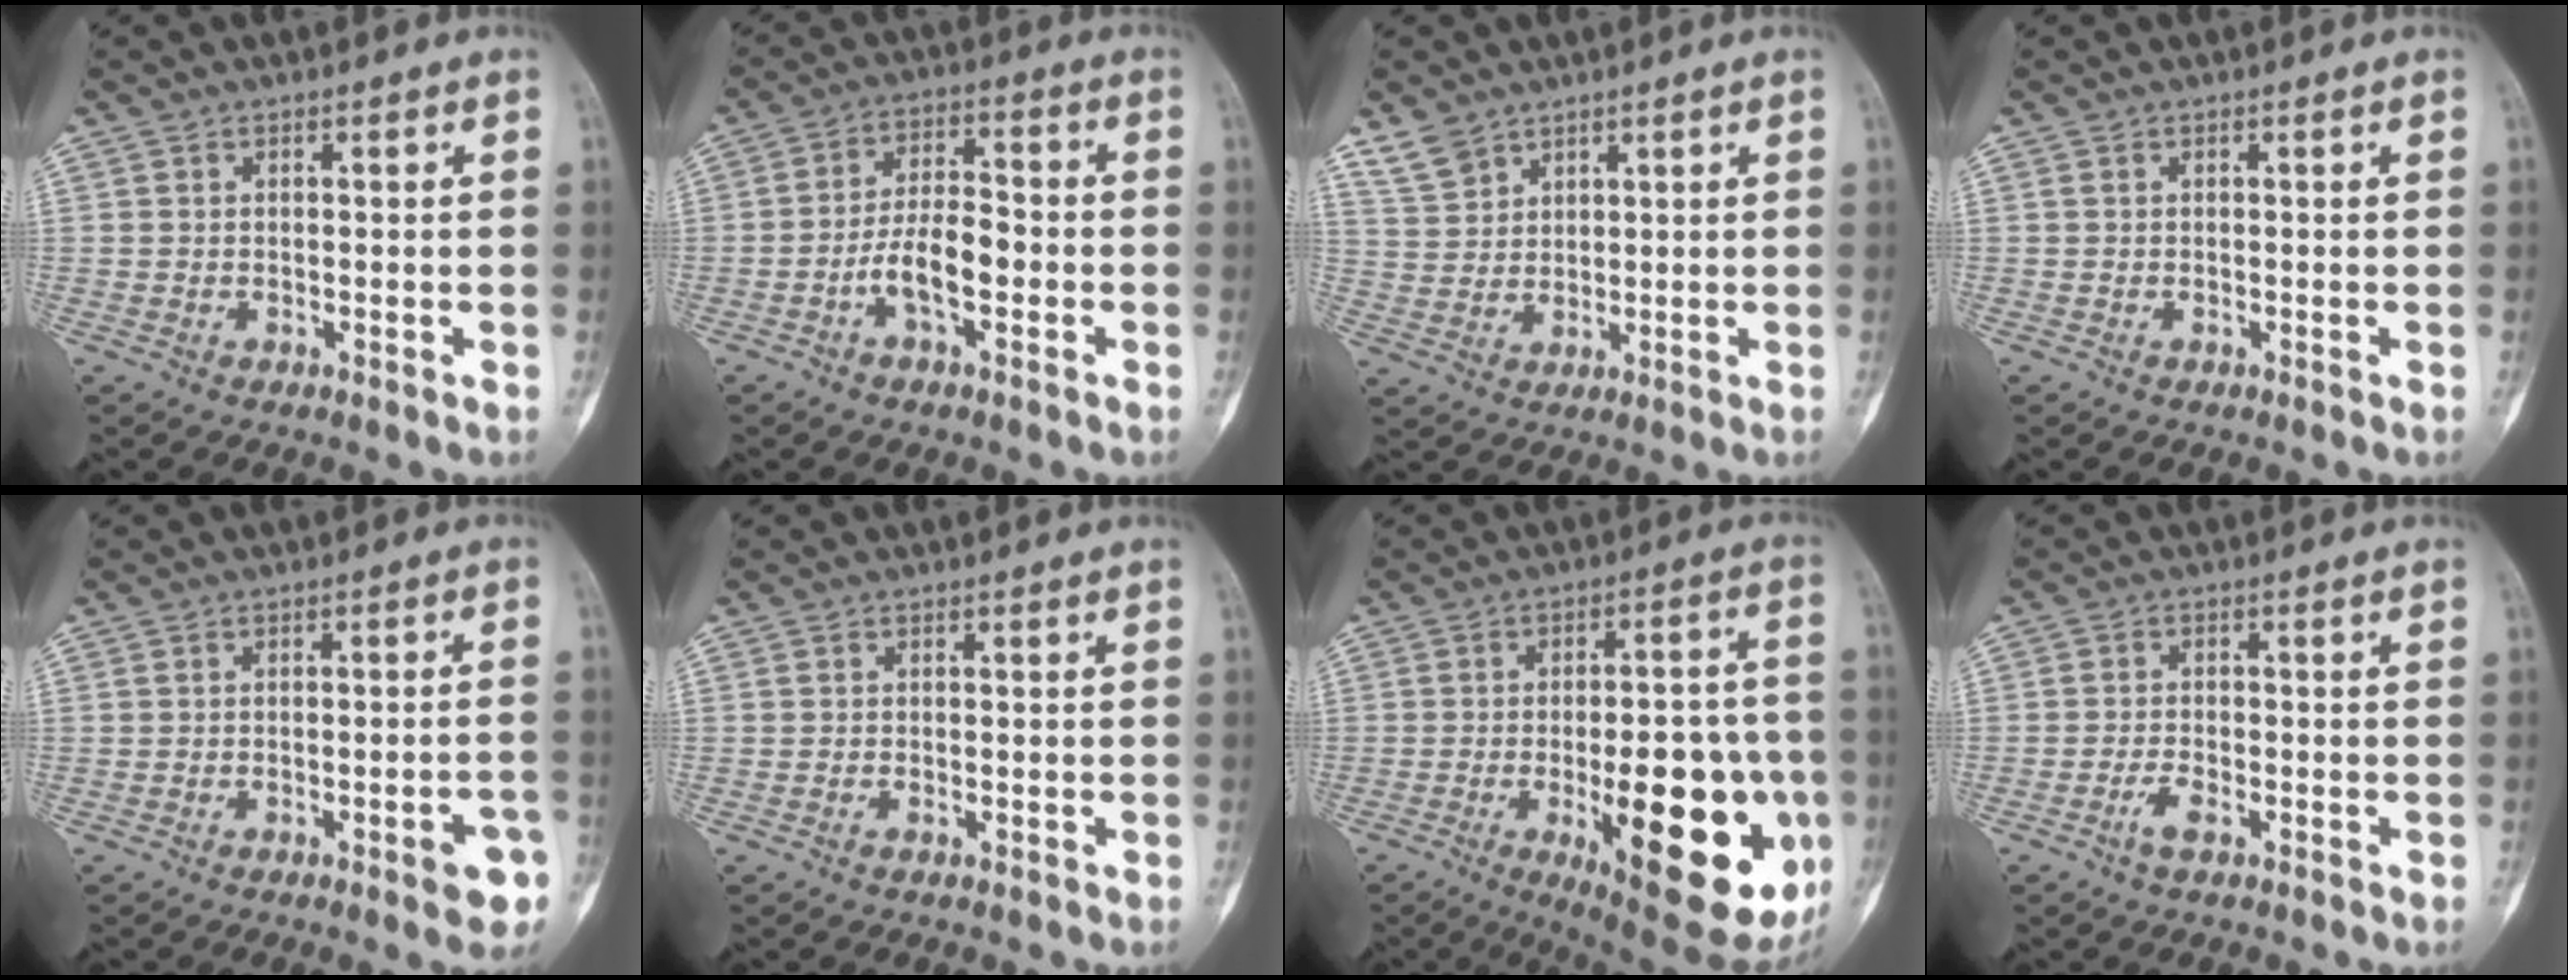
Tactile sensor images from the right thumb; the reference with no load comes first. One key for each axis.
{"total": 8.4, "fx": -2.7, "fy": 3.8, "fz": 7.0, "tx": -0.121, "ty": 0.029, "tz": -0.053}
{"total": 4.8, "fx": 3.7, "fy": 2.8, "fz": 1.0, "tx": -0.008, "ty": -0.016, "tz": 0.080}
{"total": 0.0}
{"total": 5.4, "fx": -2.6, "fy": 1.5, "fz": 4.5, "tx": -0.045, "ty": 0.017, "tz": -0.028}
{"total": 0.6, "fx": -0.3, "fy": 0.3, "fz": 0.4, "tx": -0.011, "ty": 0.003, "tz": -0.006}
{"total": 27.0, "fx": -6.9, "fy": 10.1, "fz": 24.1, "tx": -0.272, "ty": 0.000, "tz": -0.073}
{"total": 2.9, "fx": -1.7, "fy": 1.2, "fz": 2.1, "tx": -0.045, "ty": 0.010, "tz": -0.034}